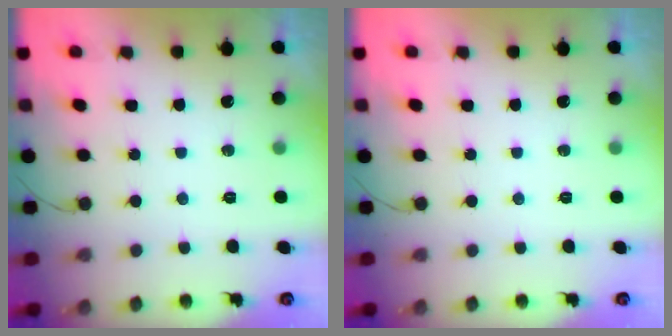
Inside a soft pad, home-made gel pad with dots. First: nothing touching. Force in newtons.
{"total": 0.0}